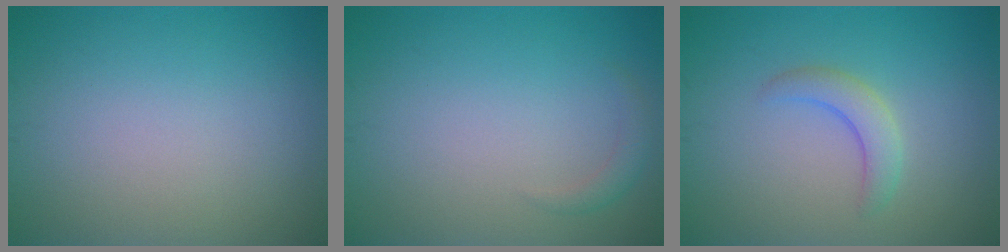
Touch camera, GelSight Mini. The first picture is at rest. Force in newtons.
{"total": 1.2, "press": 1.2, "slide": 0.2}
{"total": 2.4, "press": 2.4, "slide": 0.3}